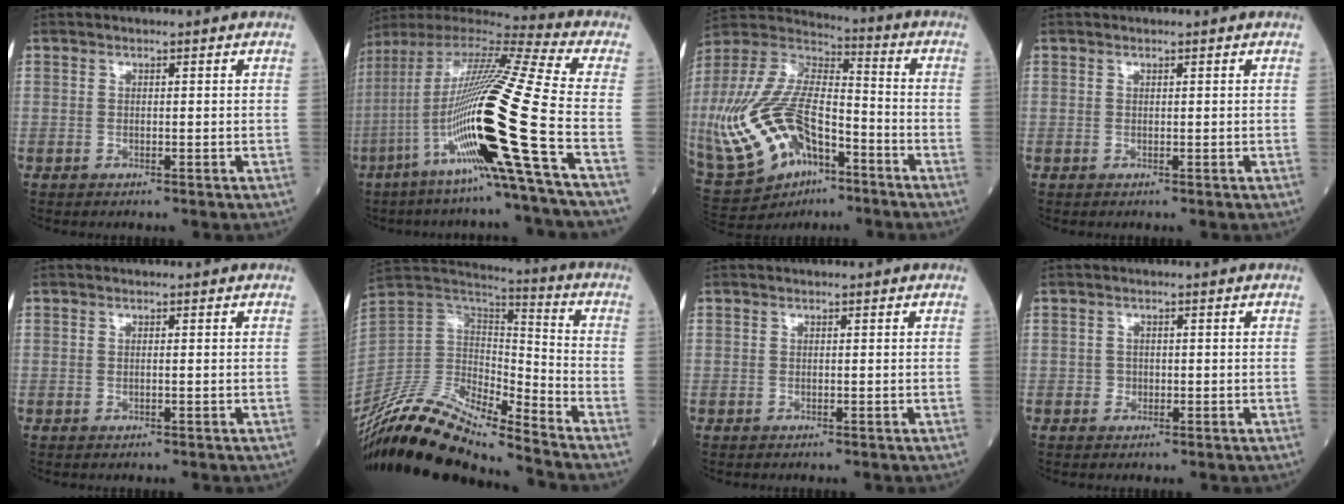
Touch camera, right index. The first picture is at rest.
{"total": 25.1, "force": [-8.2, -1.6, 23.7], "torque": [-0.443, -0.025, -0.163]}
{"total": 23.1, "force": [-8.7, 11.8, 17.9], "torque": [-0.422, 0.002, -0.148]}
{"total": 0.0}
{"total": 0.0}
{"total": 20.3, "force": [-17.8, 2.4, 9.4], "torque": [-0.208, 0.008, -0.338]}
{"total": 0.0}
{"total": 1.0, "force": [-0.3, 1.0, 0.2], "torque": [0.000, 0.005, -0.006]}